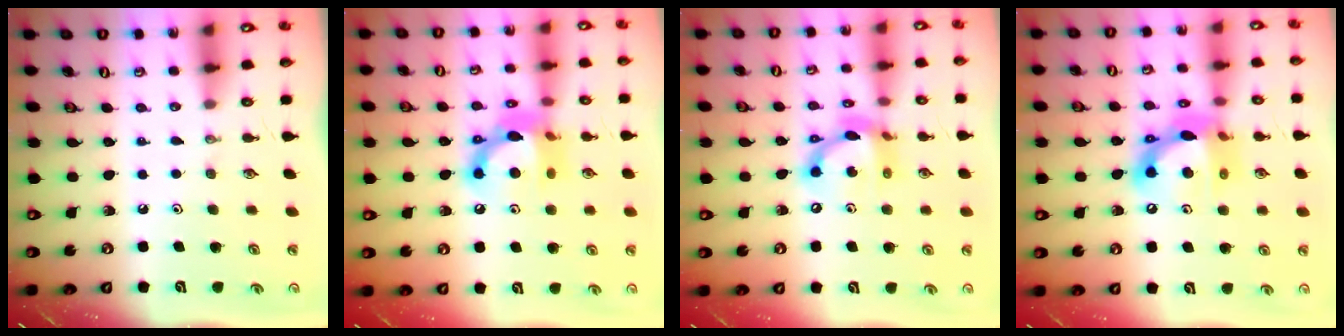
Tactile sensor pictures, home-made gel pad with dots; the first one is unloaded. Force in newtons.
{"total": 14.0, "press": 14.0, "slide": 0.8}
{"total": 13.2, "press": 13.2, "slide": 0.4}
{"total": 14.9, "press": 14.8, "slide": 1.3}